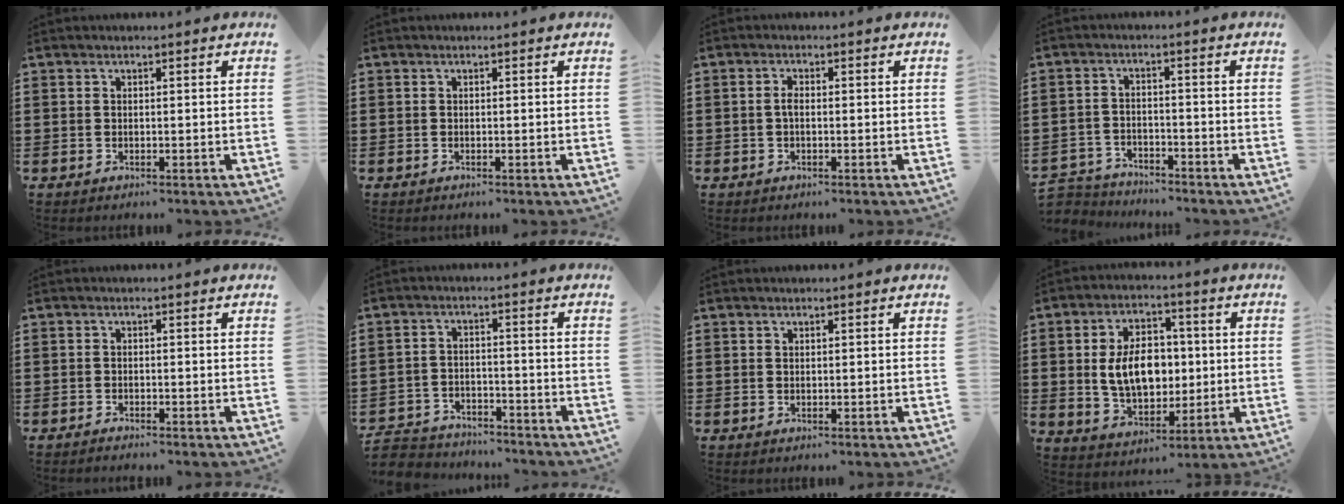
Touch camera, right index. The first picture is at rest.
{"total": 0.0}
{"total": 1.5, "force": [-0.2, 0.5, 1.4], "torque": [-0.035, -0.003, -0.007]}
{"total": 3.7, "force": [-3.7, 0.6, -0.2], "torque": [-0.011, -0.003, -0.083]}
{"total": 0.9, "force": [-0.9, 0.0, 0.0], "torque": [-0.001, 0.002, -0.019]}
{"total": 4.1, "force": [-4.1, 0.7, -0.1], "torque": [-0.019, -0.001, -0.091]}
{"total": 0.0}
{"total": 9.4, "force": [0.6, 6.1, 7.0], "torque": [-0.131, 0.007, 0.006]}